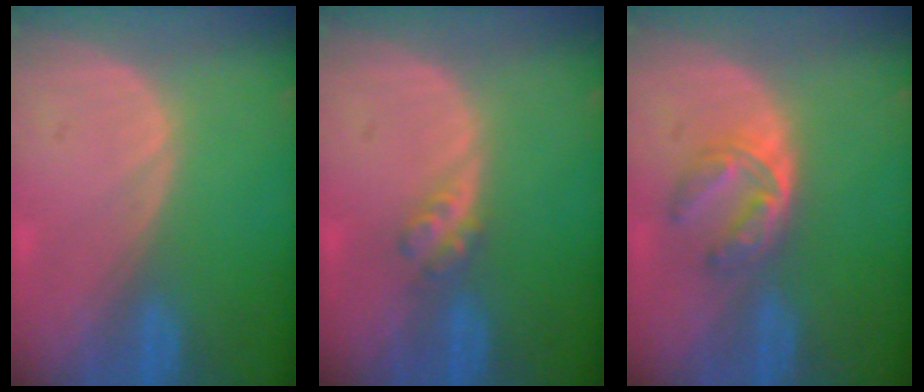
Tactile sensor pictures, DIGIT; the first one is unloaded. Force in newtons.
{"total": 2.7, "press": 2.3, "slide": 1.3}
{"total": 5.1, "press": 4.7, "slide": 1.9}